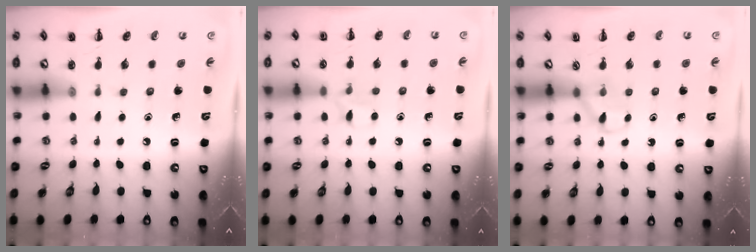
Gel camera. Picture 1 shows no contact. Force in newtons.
{"total": 4.8, "press": 4.6, "slide": 1.2}
{"total": 3.5, "press": 3.3, "slide": 1.2}